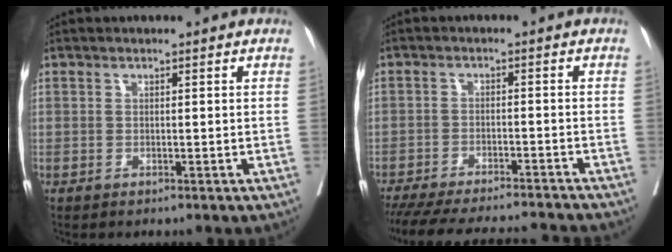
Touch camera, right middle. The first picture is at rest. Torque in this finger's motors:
{"motor_torque": [0.93, -1.09, 0.13, 0.07]}